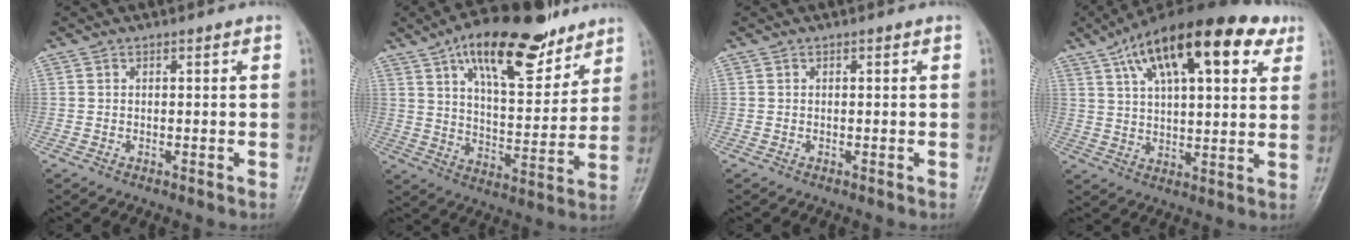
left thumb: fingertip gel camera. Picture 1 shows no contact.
{"total": 20.3, "force": [12.9, 8.2, 13.3], "torque": [-0.171, -0.053, 0.212]}
{"total": 0.0}
{"total": 21.9, "force": [11.1, 8.8, 16.7], "torque": [-0.245, 0.000, 0.172]}